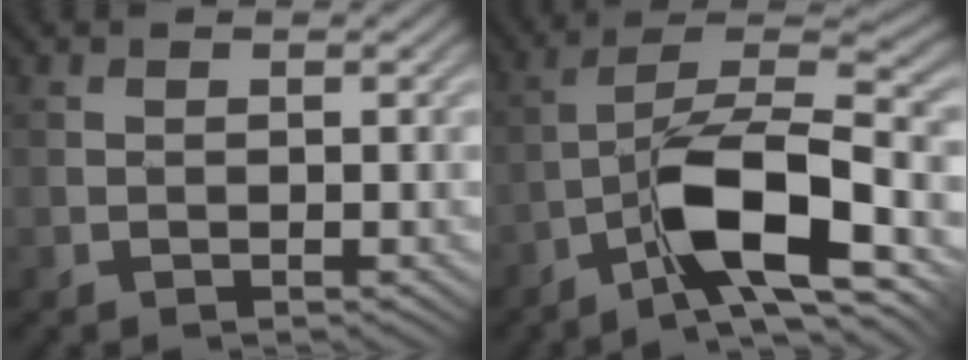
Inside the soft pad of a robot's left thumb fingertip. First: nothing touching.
{"total": 11.0, "force": [-5.4, 3.0, 9.2], "torque": [-0.165, 0.011, -0.106]}